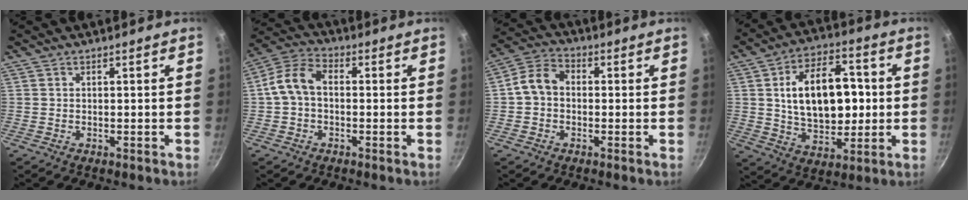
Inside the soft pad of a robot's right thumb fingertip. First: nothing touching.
{"total": 8.0, "force": [0.2, 5.2, 6.1], "torque": [-0.121, 0.028, -0.005]}
{"total": 7.0, "force": [-0.3, 5.4, 4.4], "torque": [-0.072, 0.025, -0.019]}
{"total": 17.5, "force": [1.8, 10.6, 13.9], "torque": [-0.187, 0.010, 0.032]}